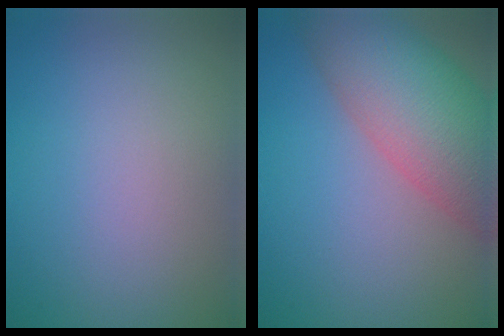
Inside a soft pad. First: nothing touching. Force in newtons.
{"total": 10.0, "press": 9.9, "slide": 0.6}